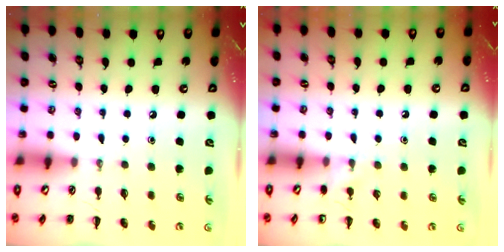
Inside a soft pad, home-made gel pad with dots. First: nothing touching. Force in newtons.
{"total": 5.7, "press": 5.5, "slide": 1.6}